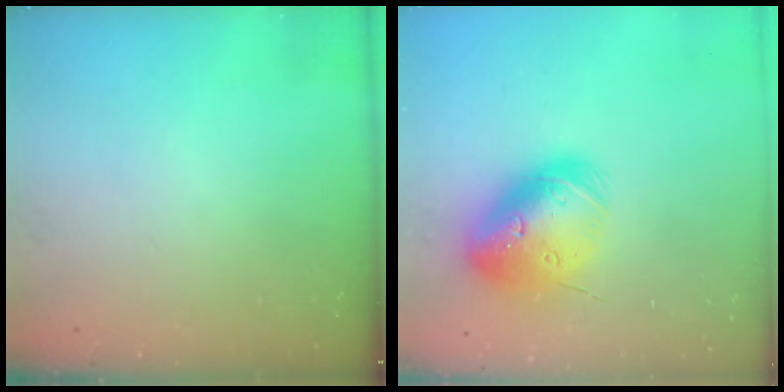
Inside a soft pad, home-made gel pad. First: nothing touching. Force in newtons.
{"total": 25.7, "press": 25.4, "slide": 4.0}